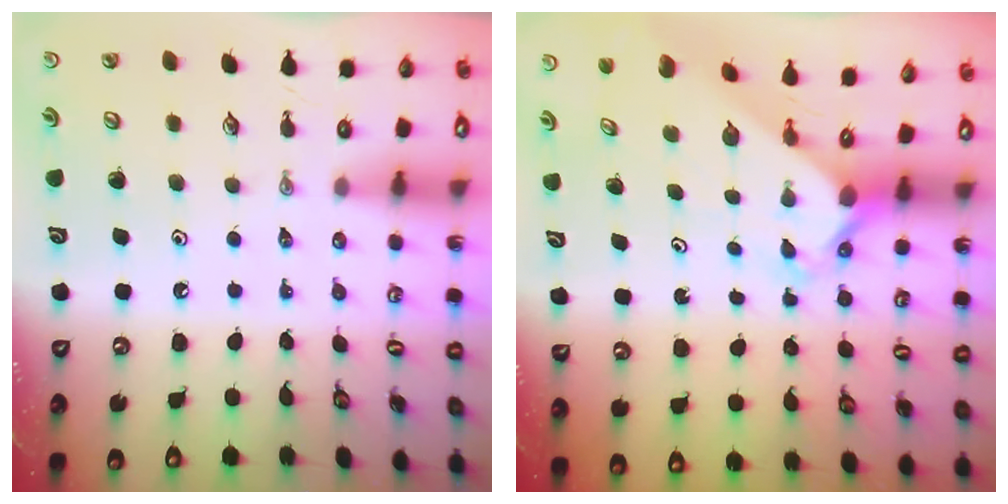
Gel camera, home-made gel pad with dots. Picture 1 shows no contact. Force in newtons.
{"total": 2.6, "press": 2.6, "slide": 0.2}